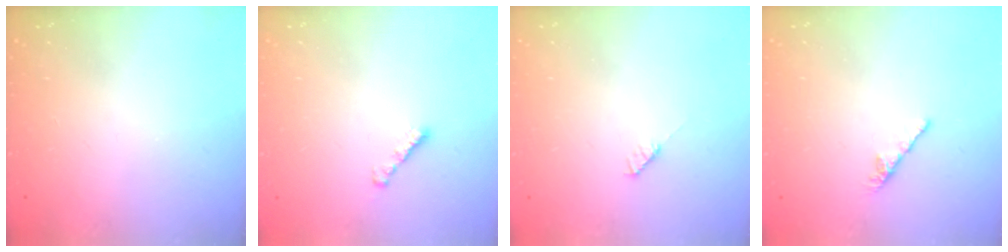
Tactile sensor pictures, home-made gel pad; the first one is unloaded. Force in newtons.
{"total": 1.6, "press": 1.5, "slide": 0.4}
{"total": 3.0, "press": 3.0, "slide": 0.2}
{"total": 0.0}